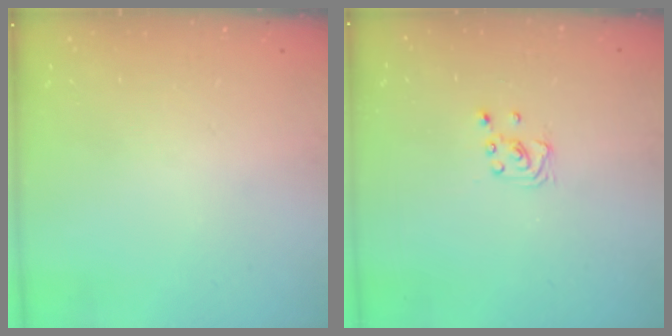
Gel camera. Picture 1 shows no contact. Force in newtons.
{"total": 2.1, "press": 2.1, "slide": 0.2}